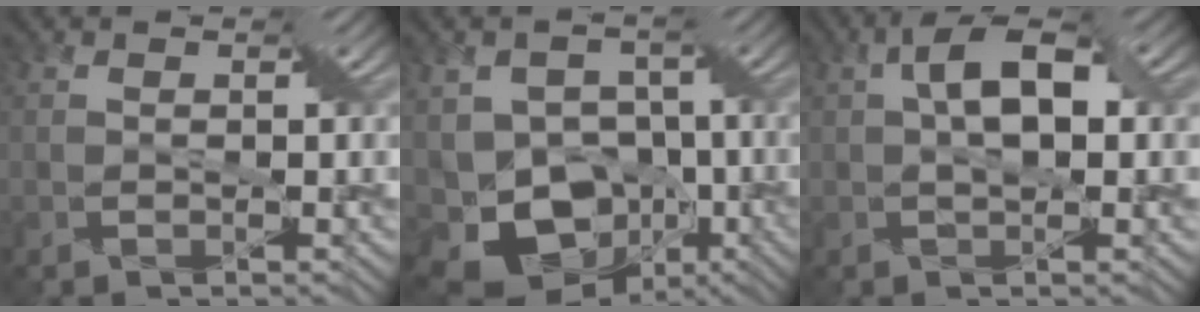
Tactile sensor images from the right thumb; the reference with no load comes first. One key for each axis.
{"total": 12.7, "fx": -6.0, "fy": 9.4, "fz": 6.1, "tx": -0.166, "ty": -0.014, "tz": -0.081}
{"total": 6.4, "fx": 1.1, "fy": 2.5, "fz": 5.8, "tx": -0.103, "ty": 0.014, "tz": 0.018}